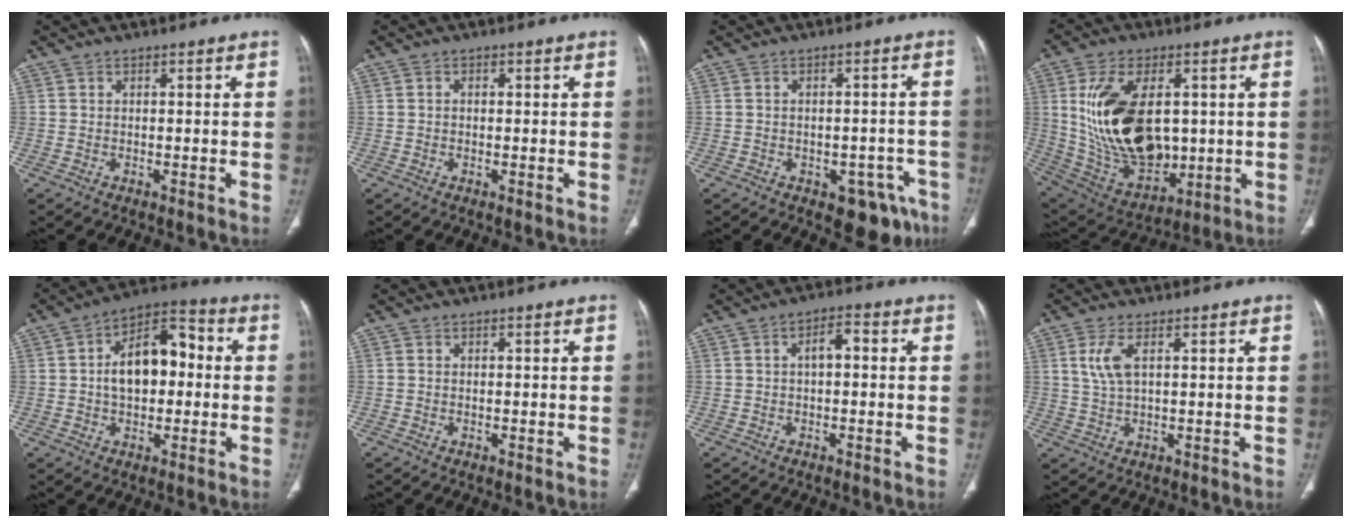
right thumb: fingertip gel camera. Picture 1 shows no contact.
{"total": 0.5, "force": [0.0, 0.4, 0.3], "torque": [-0.006, 0.003, -0.001]}
{"total": 8.0, "force": [-4.8, 4.6, 4.5], "torque": [-0.023, 0.028, -0.057]}
{"total": 22.2, "force": [2.4, 13.2, 17.7], "torque": [-0.309, -0.018, 0.068]}
{"total": 13.2, "force": [0.6, 8.0, 10.4], "torque": [-0.143, 0.036, 0.000]}
{"total": 0.0}
{"total": 3.5, "force": [0.1, 1.7, 3.1], "torque": [-0.045, 0.015, -0.003]}
{"total": 4.8, "force": [1.6, 1.8, 4.1], "torque": [-0.102, -0.001, 0.037]}